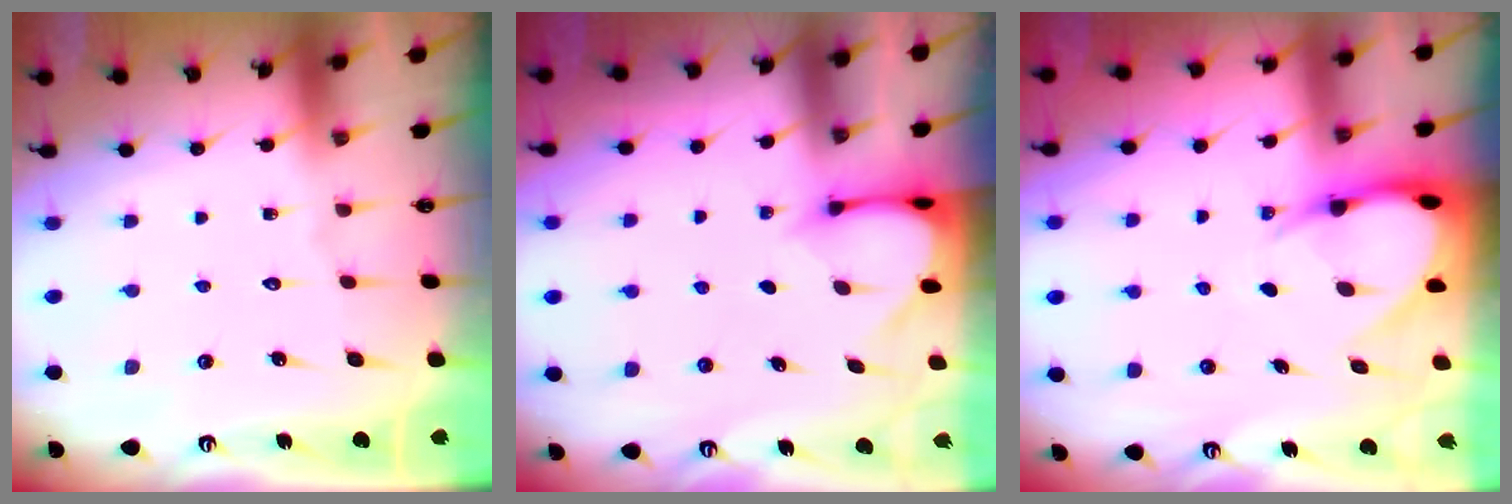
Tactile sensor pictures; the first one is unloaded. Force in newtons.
{"total": 3.3, "press": 3.3, "slide": 0.3}
{"total": 6.0, "press": 6.0, "slide": 0.6}